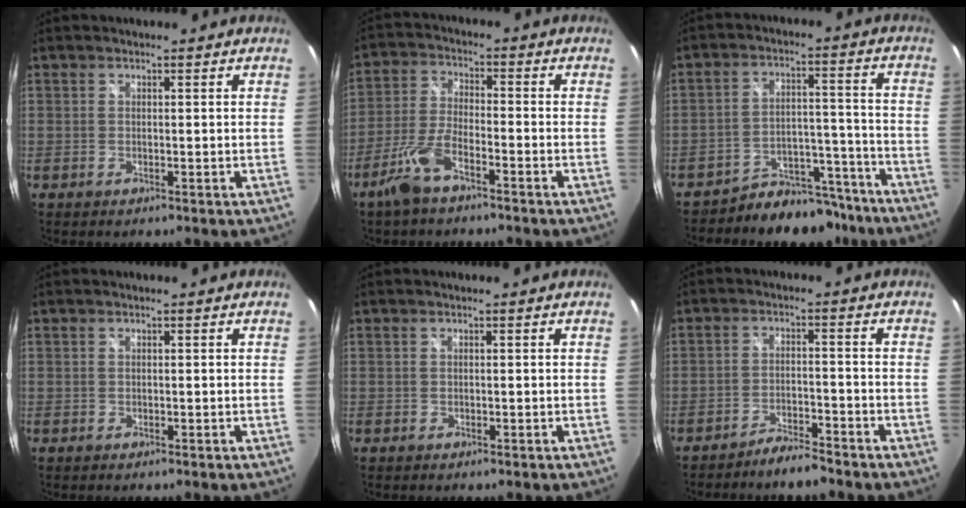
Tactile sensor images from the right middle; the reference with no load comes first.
{"total": 7.8, "force": [-5.3, 2.2, 5.3], "torque": [-0.122, -0.001, -0.105]}
{"total": 11.6, "force": [-10.4, 4.7, 2.2], "torque": [-0.027, 0.041, -0.140]}
{"total": 0.0}
{"total": 0.0}
{"total": 4.6, "force": [-4.3, 0.4, 1.6], "torque": [-0.050, 0.003, -0.071]}